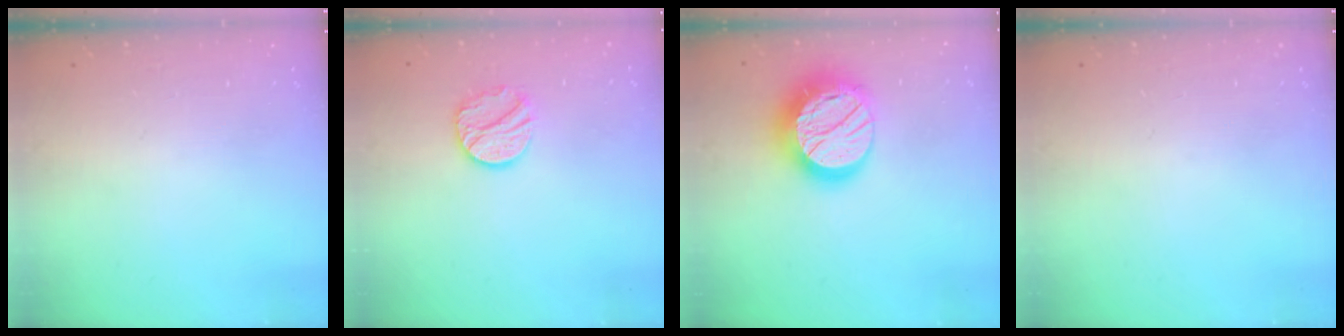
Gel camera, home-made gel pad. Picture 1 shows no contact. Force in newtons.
{"total": 10.2, "press": 10.1, "slide": 0.8}
{"total": 19.6, "press": 19.6, "slide": 1.5}
{"total": 0.0}